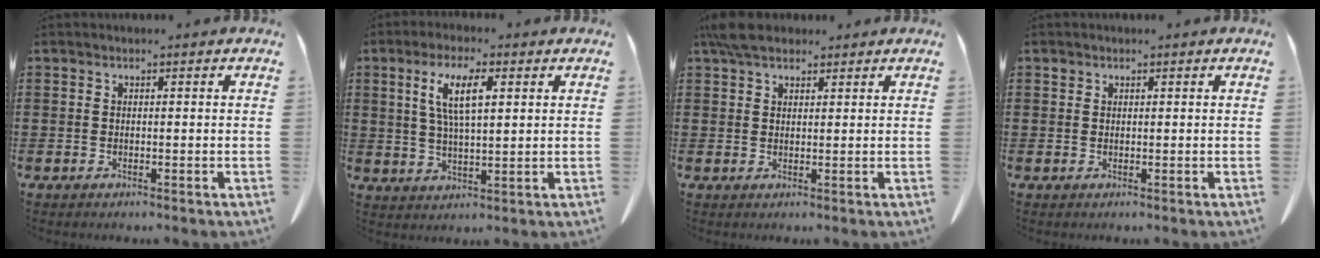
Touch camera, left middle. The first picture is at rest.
{"total": 7.1, "force": [2.5, 2.1, 6.4], "torque": [-0.132, 0.008, 0.042]}
{"total": 4.6, "force": [3.7, 1.6, 2.3], "torque": [-0.054, 0.000, 0.071]}
{"total": 0.6, "force": [0.4, 0.5, 0.1], "torque": [-0.005, 0.001, 0.008]}